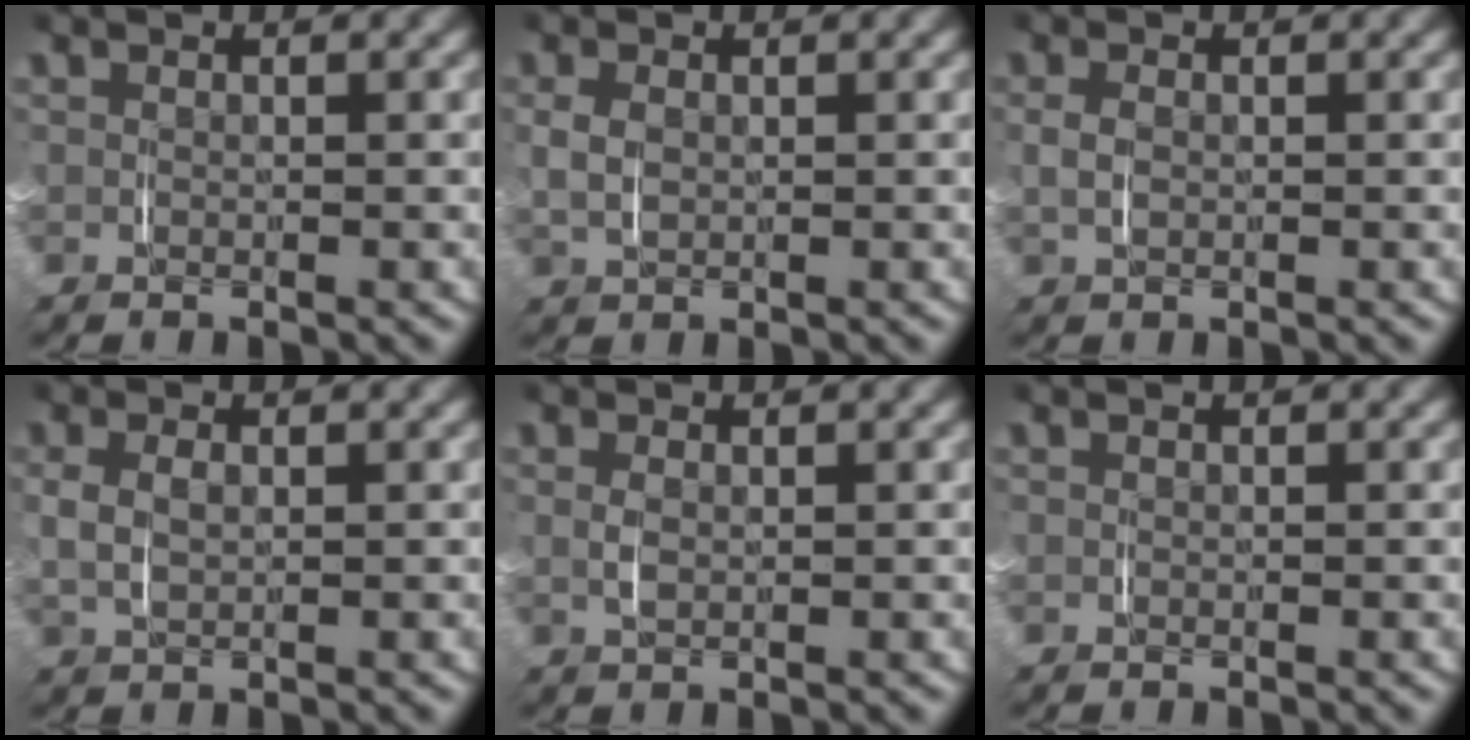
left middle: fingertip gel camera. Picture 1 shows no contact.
{"total": 1.5, "force": [0.1, 1.0, 1.2], "torque": [-0.025, -0.002, 0.008]}
{"total": 0.8, "force": [-0.1, 0.2, 0.7], "torque": [-0.016, -0.001, 0.002]}
{"total": 1.7, "force": [0.2, 0.9, 1.5], "torque": [-0.032, -0.002, 0.012]}
{"total": 0.7, "force": [0.1, -0.2, 0.6], "torque": [-0.014, -0.004, 0.007]}
{"total": 0.0}